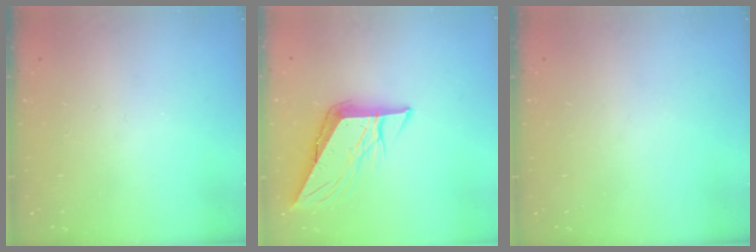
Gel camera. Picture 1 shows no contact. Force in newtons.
{"total": 8.9, "press": 8.9, "slide": 0.9}
{"total": 0.0}